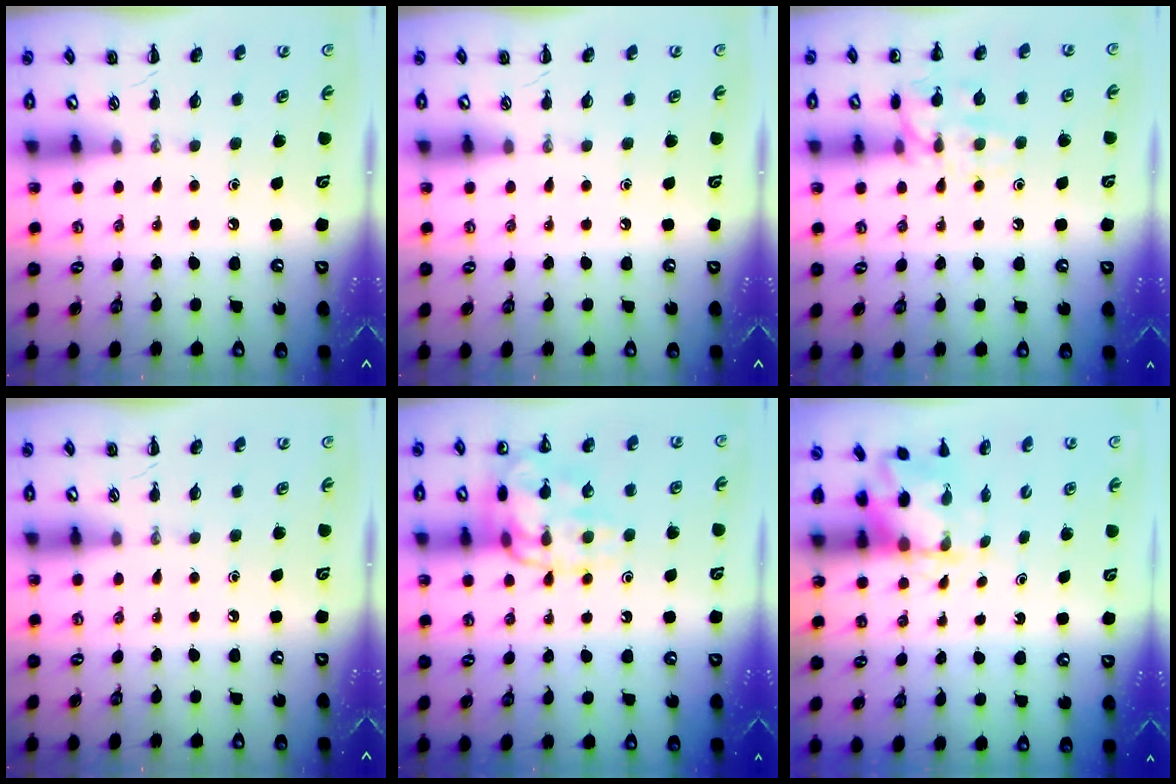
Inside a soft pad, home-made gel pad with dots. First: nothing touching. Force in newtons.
{"total": 0.0}
{"total": 12.0, "press": 11.9, "slide": 0.5}
{"total": 0.0}
{"total": 15.8, "press": 15.7, "slide": 0.6}
{"total": 2.7, "press": 2.5, "slide": 0.9}